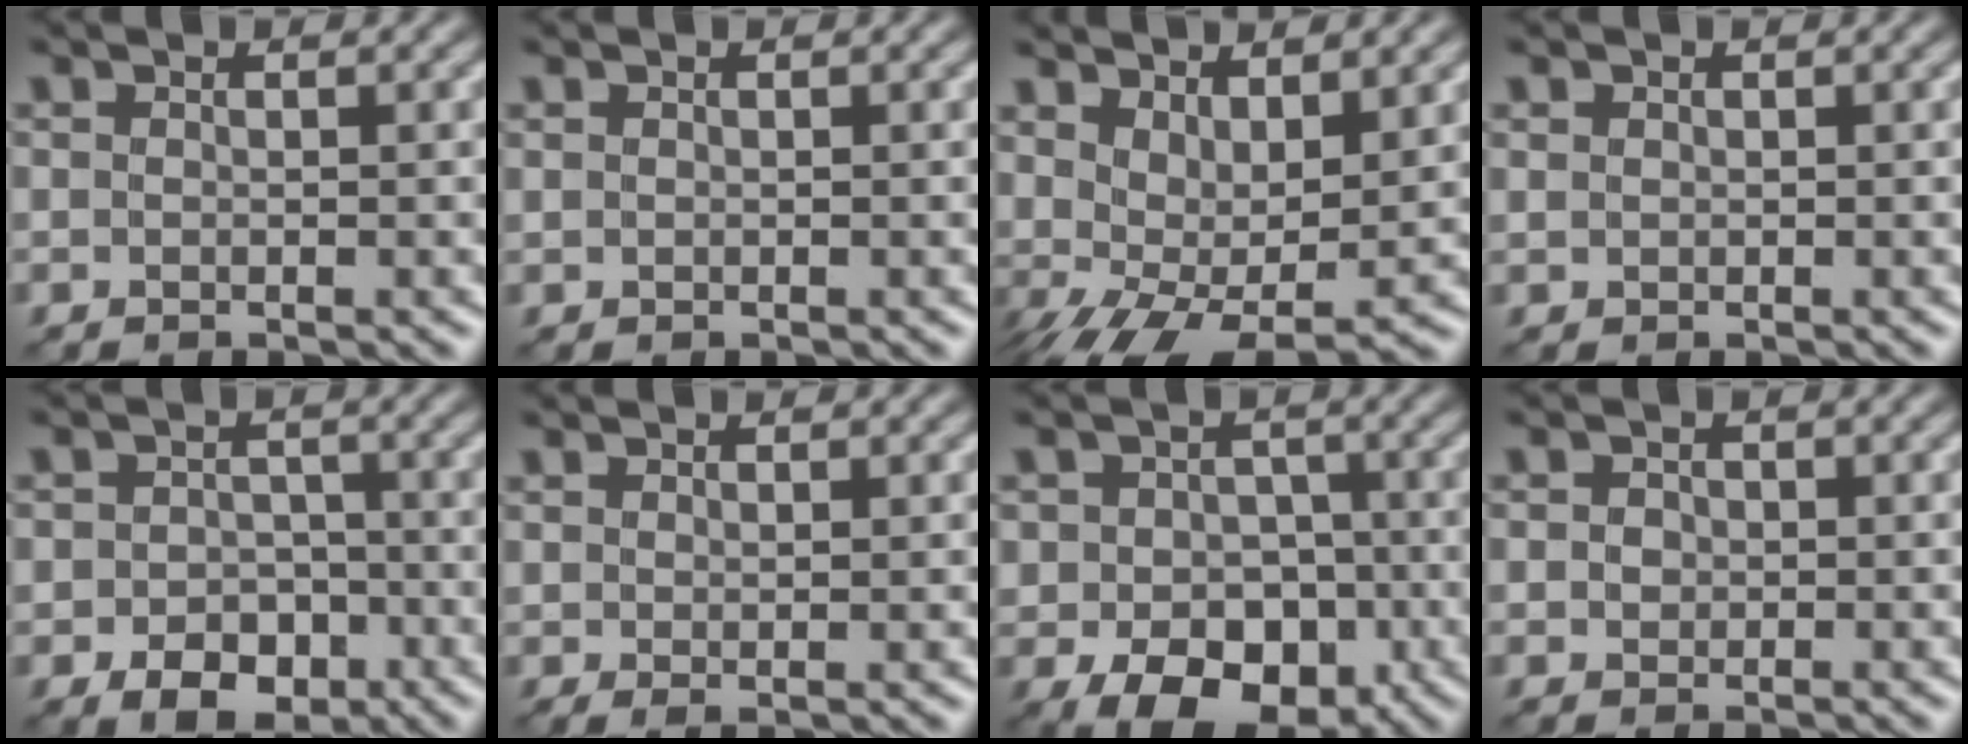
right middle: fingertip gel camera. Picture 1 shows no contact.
{"total": 0.0}
{"total": 7.0, "force": [0.6, 3.3, 6.1], "torque": [-0.113, -0.008, 0.020]}
{"total": 0.8, "force": [0.3, 0.8, 0.0], "torque": [0.001, -0.003, 0.007]}
{"total": 5.0, "force": [-2.3, 3.6, 2.5], "torque": [-0.033, -0.005, -0.042]}
{"total": 0.7, "force": [0.5, 0.0, 0.5], "torque": [-0.014, 0.000, 0.014]}
{"total": 8.6, "force": [-3.4, 5.9, 5.3], "torque": [-0.077, -0.016, -0.057]}
{"total": 1.6, "force": [0.3, 1.3, 0.8], "torque": [-0.010, 0.011, -0.003]}